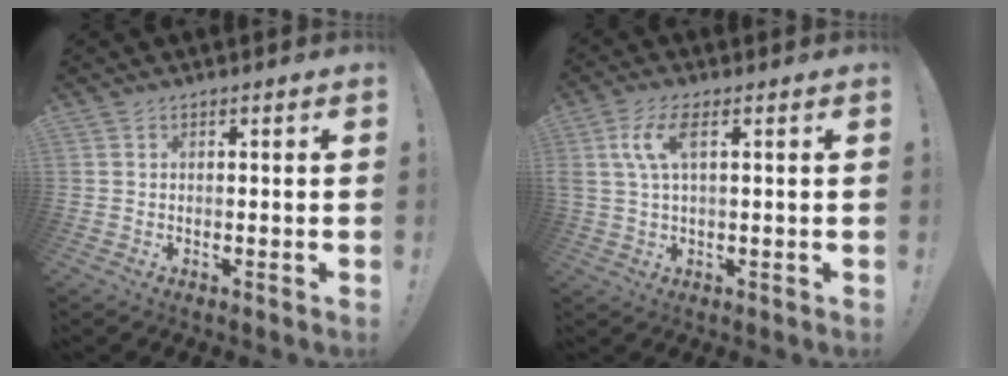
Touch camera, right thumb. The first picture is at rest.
{"total": 7.4, "force": [2.2, 2.7, 6.5], "torque": [-0.130, 0.003, 0.040]}